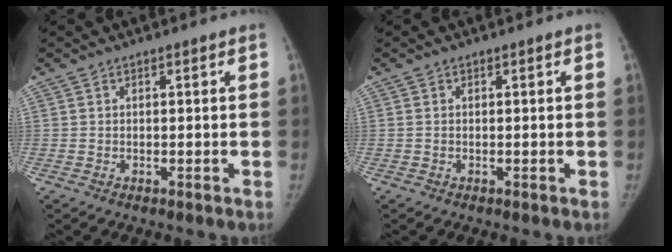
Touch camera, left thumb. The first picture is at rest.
{"total": 0.0}